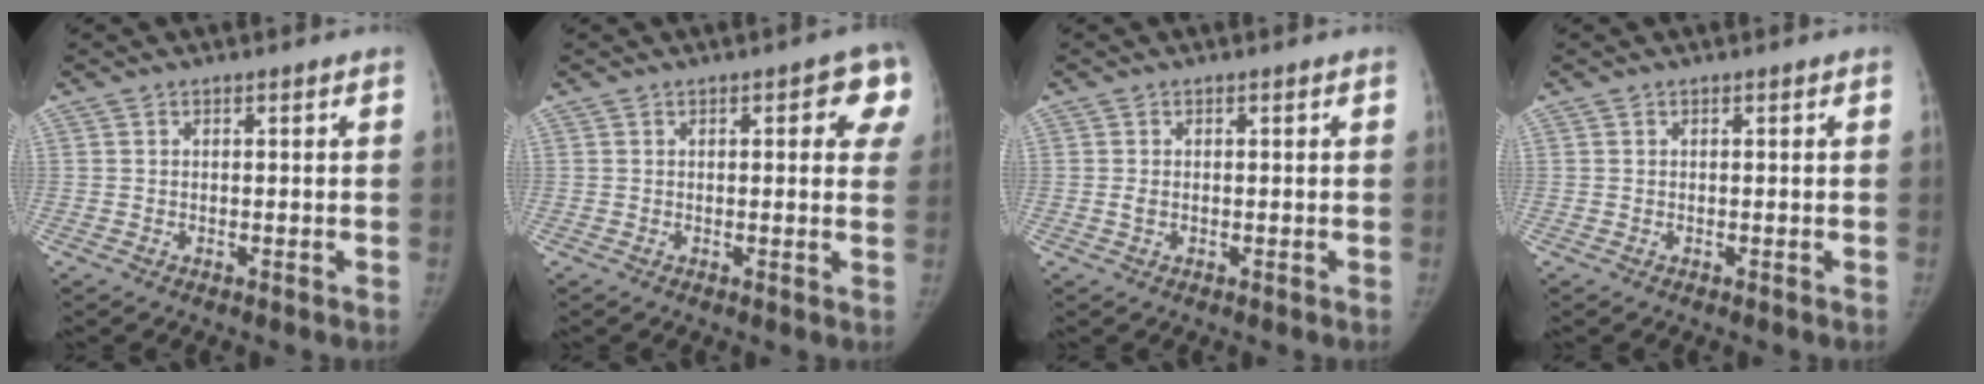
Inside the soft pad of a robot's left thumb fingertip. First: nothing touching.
{"total": 7.6, "force": [2.7, 2.9, 6.5], "torque": [-0.044, -0.003, 0.023]}
{"total": 1.2, "force": [-0.1, 0.8, 0.8], "torque": [-0.012, 0.000, -0.002]}
{"total": 0.0}